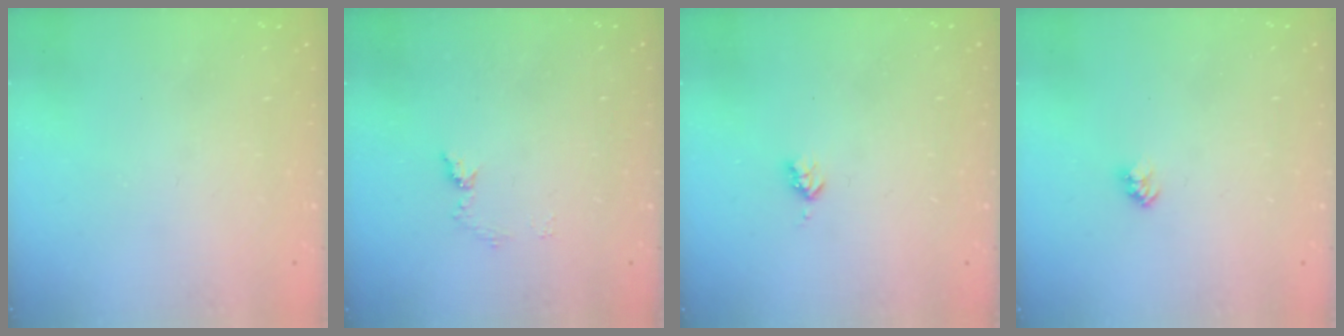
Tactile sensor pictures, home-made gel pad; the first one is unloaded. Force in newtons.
{"total": 6.4, "press": 6.4, "slide": 0.7}
{"total": 2.9, "press": 2.9, "slide": 0.5}
{"total": 2.4, "press": 2.4, "slide": 0.2}